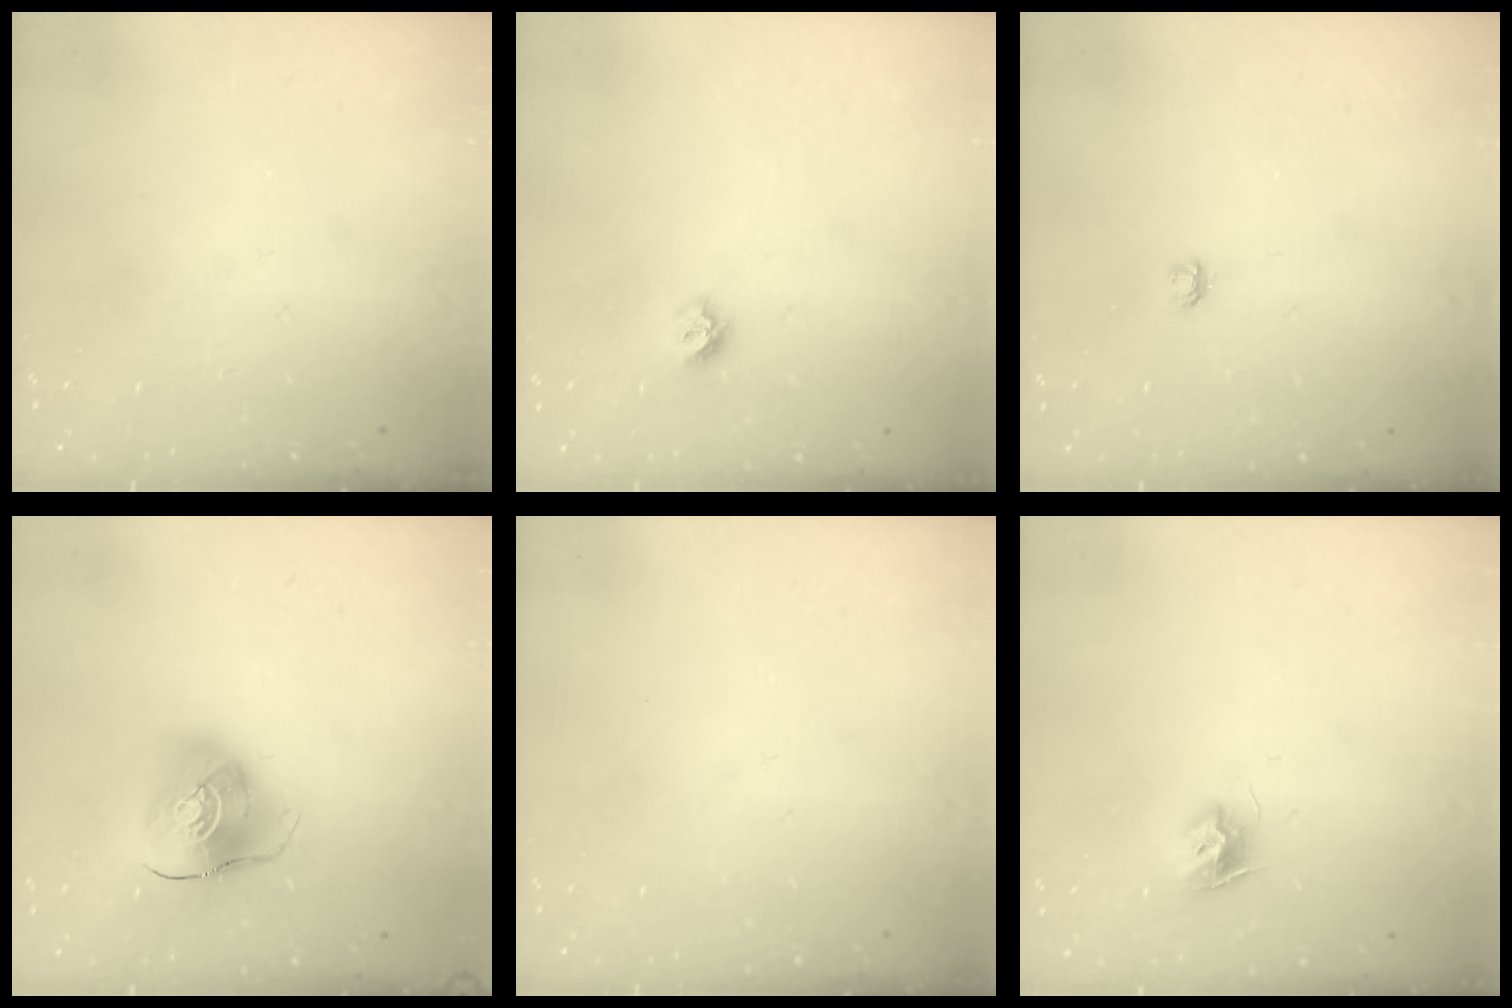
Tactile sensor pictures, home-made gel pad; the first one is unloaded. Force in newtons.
{"total": 5.7, "press": 5.7, "slide": 0.5}
{"total": 2.8, "press": 2.8, "slide": 0.3}
{"total": 10.8, "press": 10.7, "slide": 1.5}
{"total": 0.0}
{"total": 7.5, "press": 7.5, "slide": 0.1}